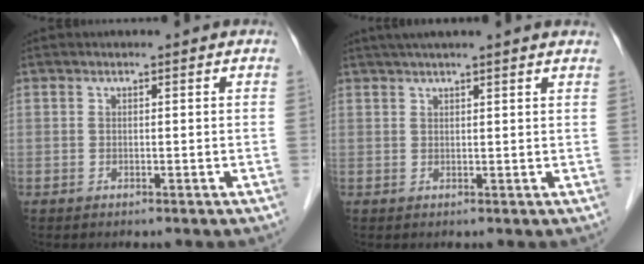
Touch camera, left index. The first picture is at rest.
{"total": 9.5, "force": [8.0, 0.0, 5.2], "torque": [-0.078, 0.035, 0.096]}